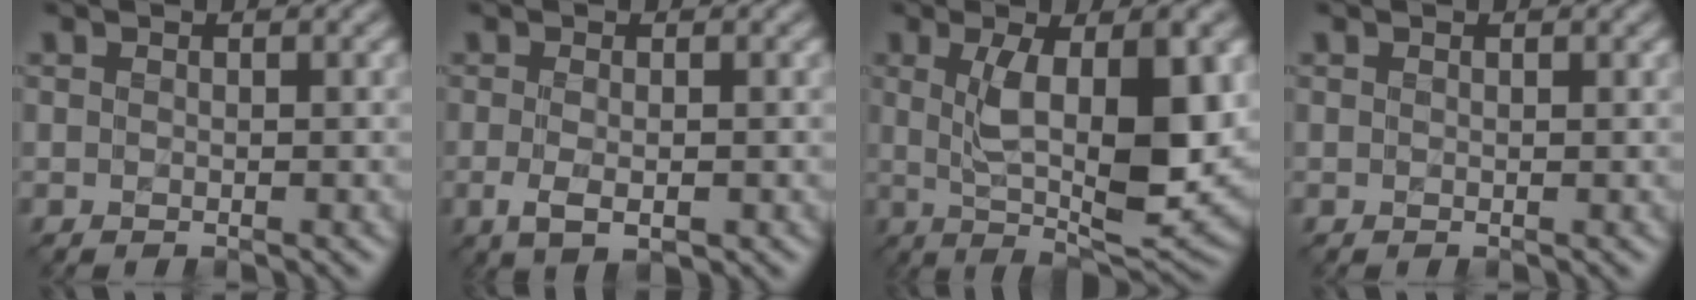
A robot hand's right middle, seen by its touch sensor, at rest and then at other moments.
{"total": 2.6, "force": [-0.6, 1.0, 2.3], "torque": [-0.048, -0.009, -0.010]}
{"total": 10.3, "force": [1.1, 4.0, 9.4], "torque": [-0.152, -0.001, 0.021]}
{"total": 0.0}